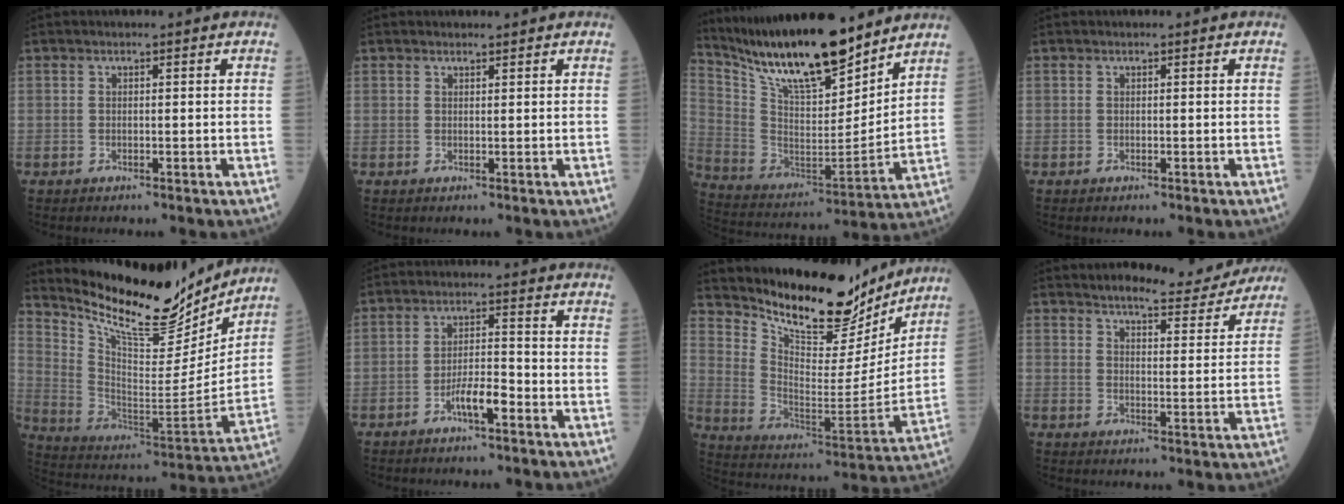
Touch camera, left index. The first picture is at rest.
{"total": 0.7, "force": [0.7, 0.1, 0.1], "torque": [-0.009, -0.002, 0.012]}
{"total": 20.2, "force": [16.8, 3.5, 10.7], "torque": [-0.196, -0.009, 0.308]}
{"total": 0.0}
{"total": 20.3, "force": [17.9, 4.8, 8.2], "torque": [-0.156, -0.036, 0.289]}
{"total": 4.6, "force": [-2.7, 0.9, 3.7], "torque": [-0.070, 0.004, -0.051]}
{"total": 18.7, "force": [16.7, 5.1, 6.6], "torque": [-0.120, -0.036, 0.260]}
{"total": 9.1, "force": [8.7, 1.1, 2.4], "torque": [-0.037, -0.011, 0.110]}